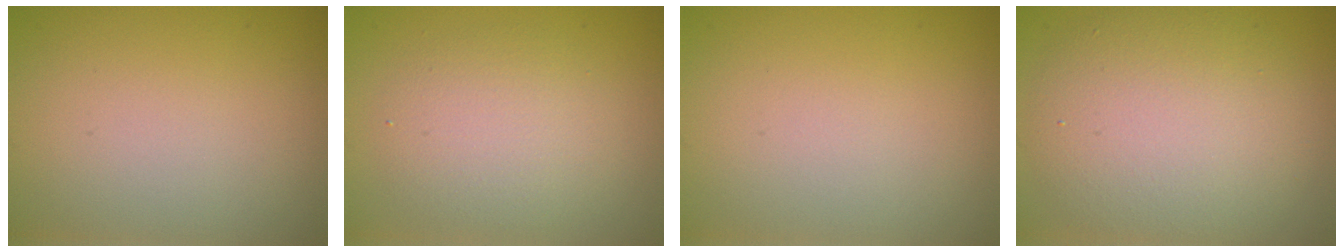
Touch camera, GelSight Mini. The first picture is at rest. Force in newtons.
{"total": 3.6, "press": 3.6, "slide": 0.2}
{"total": 0.0}
{"total": 7.5, "press": 7.4, "slide": 0.5}